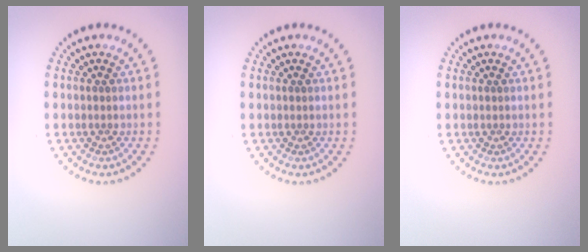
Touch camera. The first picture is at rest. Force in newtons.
{"total": 0.0}
{"total": 0.0}